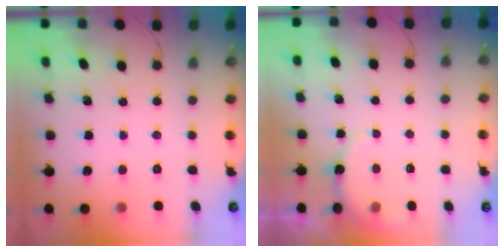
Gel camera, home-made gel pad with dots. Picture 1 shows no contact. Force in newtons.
{"total": 3.4, "press": 3.3, "slide": 0.8}